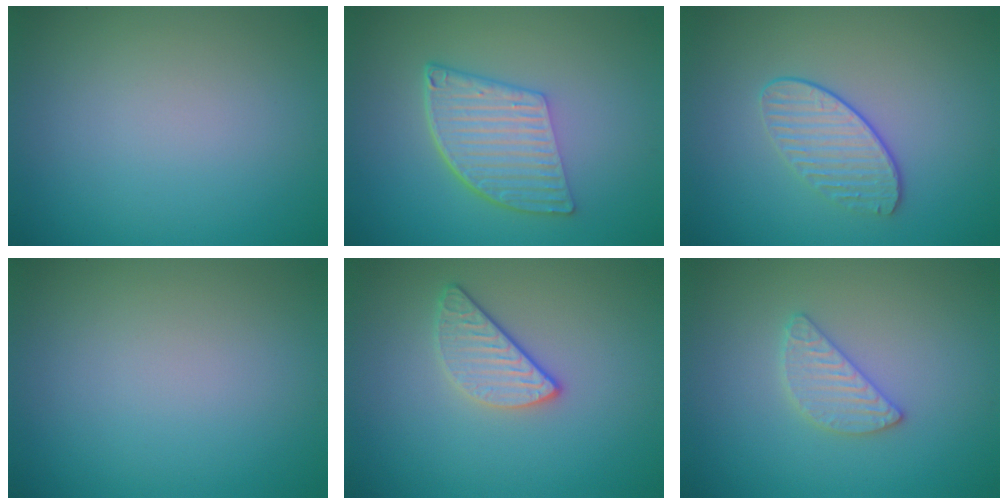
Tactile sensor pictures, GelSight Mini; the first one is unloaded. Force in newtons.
{"total": 6.1, "press": 4.1, "slide": 4.5}
{"total": 2.2, "press": 1.8, "slide": 1.2}
{"total": 0.0}
{"total": 2.5, "press": 2.3, "slide": 1.0}
{"total": 2.4, "press": 2.3, "slide": 0.3}